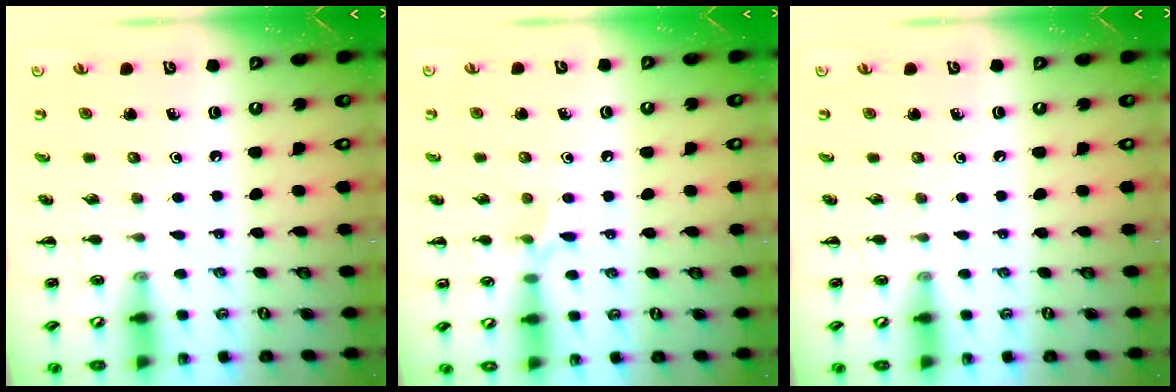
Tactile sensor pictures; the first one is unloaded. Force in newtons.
{"total": 5.8, "press": 5.5, "slide": 1.9}
{"total": 0.0}